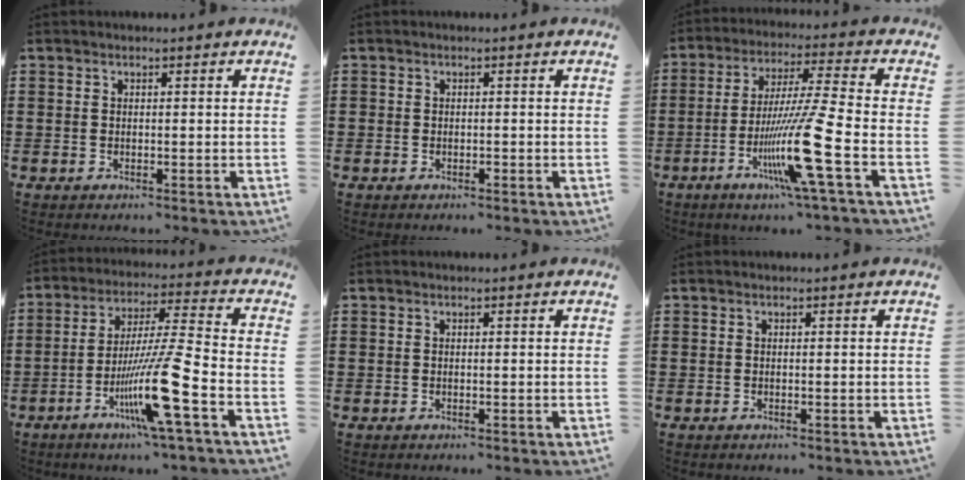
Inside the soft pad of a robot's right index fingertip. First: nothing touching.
{"total": 0.6, "force": [-0.4, 0.4, 0.2], "torque": [-0.004, 0.001, -0.008]}
{"total": 14.3, "force": [-5.1, -0.3, 13.4], "torque": [-0.260, -0.014, -0.098]}
{"total": 14.3, "force": [-6.1, 0.5, 13.0], "torque": [-0.249, -0.006, -0.111]}
{"total": 0.0}
{"total": 0.0}